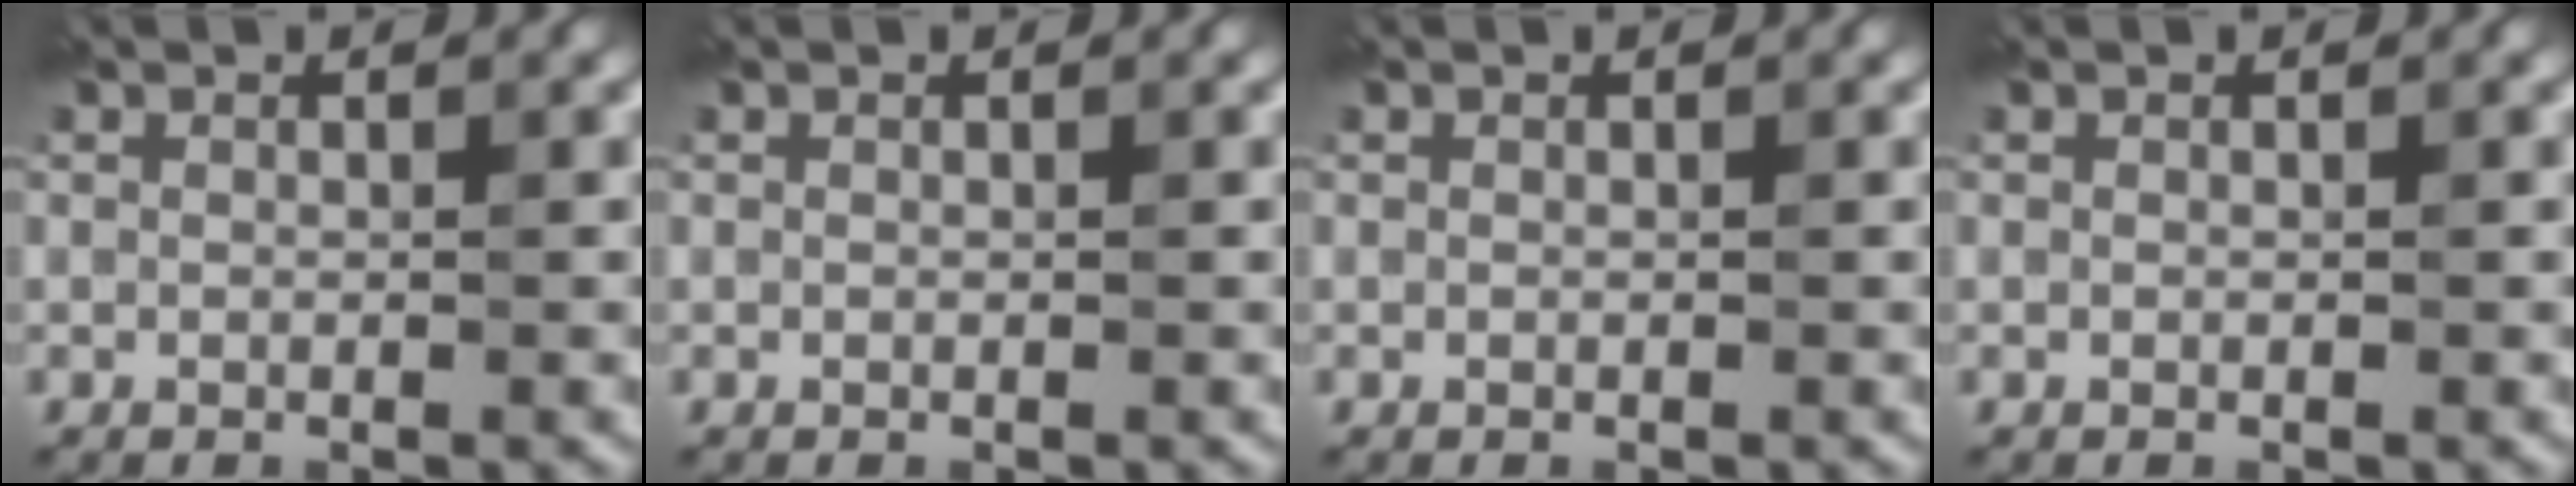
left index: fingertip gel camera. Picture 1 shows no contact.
{"total": 0.0}
{"total": 0.0}
{"total": 0.0}